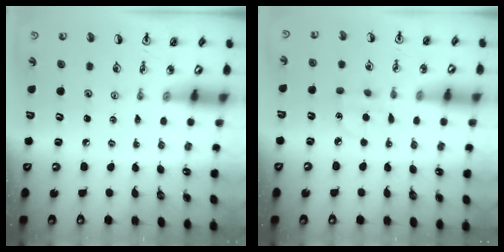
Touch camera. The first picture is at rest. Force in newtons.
{"total": 4.7, "press": 4.7, "slide": 0.6}